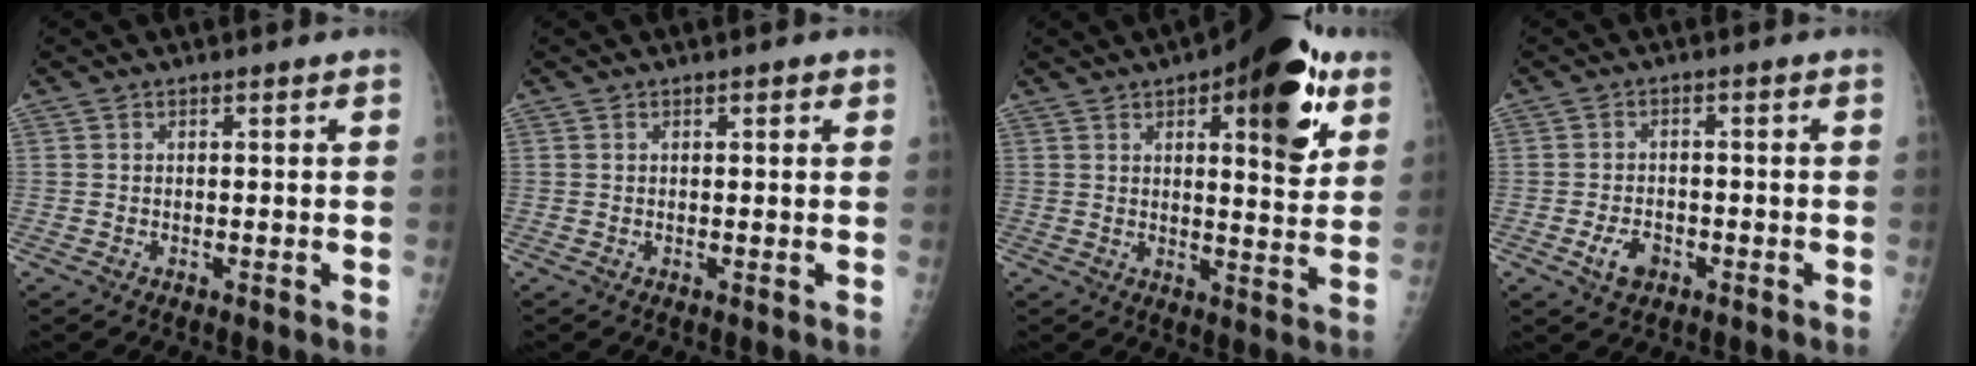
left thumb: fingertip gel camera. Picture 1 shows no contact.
{"total": 1.0, "force": [0.5, 0.4, 0.7], "torque": [-0.006, 0.001, 0.005]}
{"total": 17.0, "force": [8.0, 6.3, 13.6], "torque": [-0.140, -0.026, 0.102]}
{"total": 4.1, "force": [-1.9, 2.7, 2.5], "torque": [-0.038, 0.009, -0.031]}